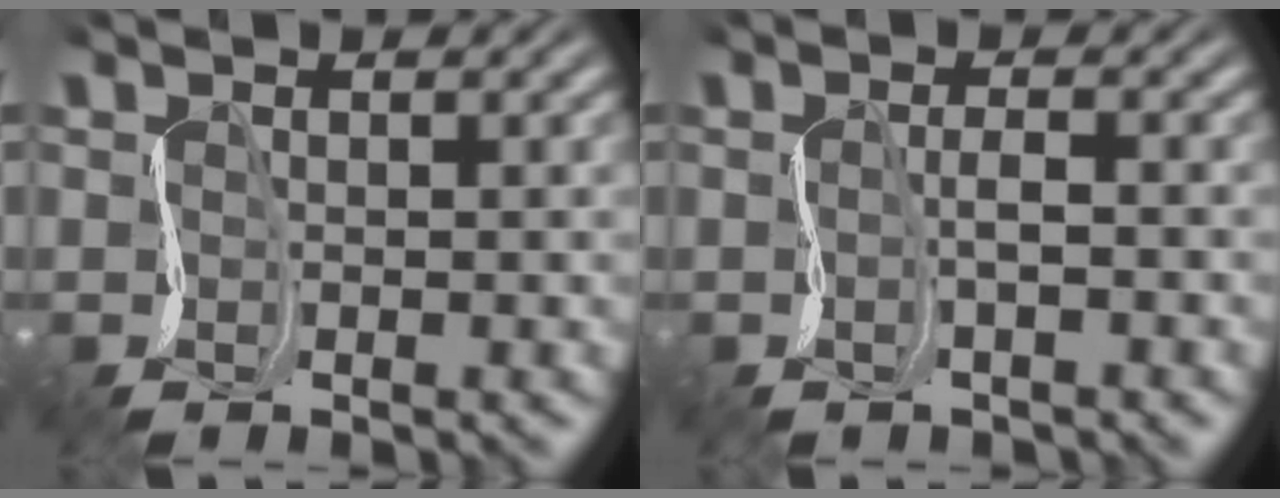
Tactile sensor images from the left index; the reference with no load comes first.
{"total": 0.7, "force": [0.1, -0.6, -0.4], "torque": [-0.010, 0.007, 0.001]}